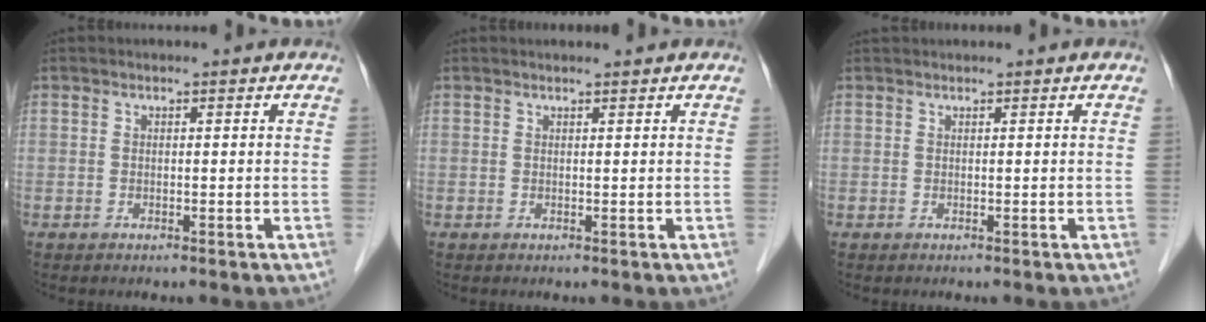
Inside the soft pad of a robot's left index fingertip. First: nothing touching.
{"total": 1.4, "force": [1.3, -0.2, 0.4], "torque": [-0.006, 0.007, 0.022]}
{"total": 1.2, "force": [1.2, 0.0, 0.3], "torque": [-0.005, 0.023, 0.026]}